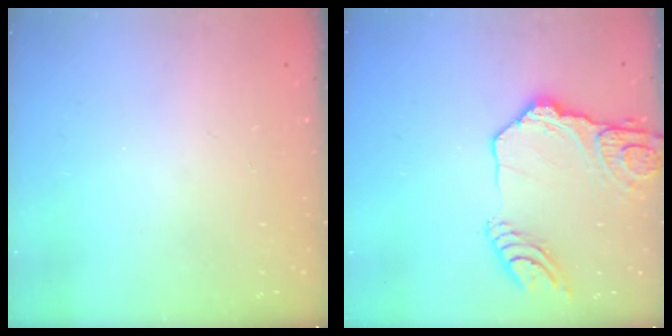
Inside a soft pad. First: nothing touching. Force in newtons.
{"total": 16.9, "press": 16.8, "slide": 1.9}